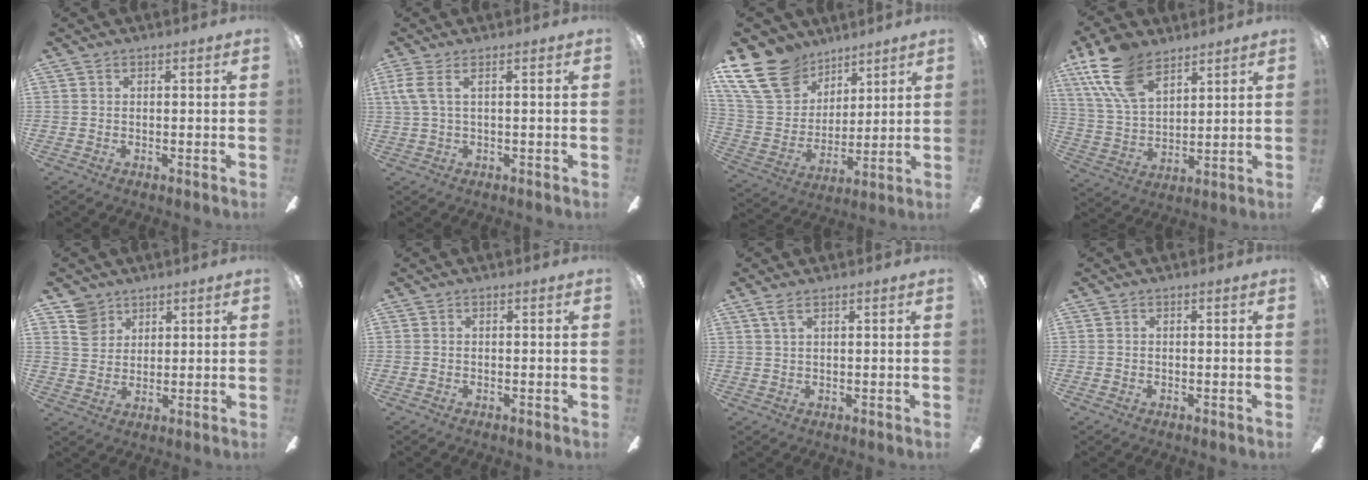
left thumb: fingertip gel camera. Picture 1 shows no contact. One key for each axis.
{"total": 4.3, "fx": 1.1, "fy": 1.2, "fz": 3.9, "tx": -0.083, "ty": -0.001, "tz": 0.019}
{"total": 20.5, "fx": 12.8, "fy": 13.1, "fz": 9.1, "tx": -0.205, "ty": -0.062, "tz": 0.244}
{"total": 16.4, "fx": 10.4, "fy": 8.4, "fz": 9.5, "tx": -0.217, "ty": -0.035, "tz": 0.192}
{"total": 7.3, "fx": 4.8, "fy": 5.3, "fz": 1.5, "tx": -0.031, "ty": -0.012, "tz": 0.091}
{"total": 0.0}
{"total": 2.7, "fx": 1.7, "fy": 1.1, "fz": 1.8, "tx": -0.040, "ty": 0.003, "tz": 0.030}
{"total": 0.5, "fx": -0.2, "fy": 0.5, "fz": 0.2, "tx": -0.001, "ty": 0.004, "tz": -0.004}